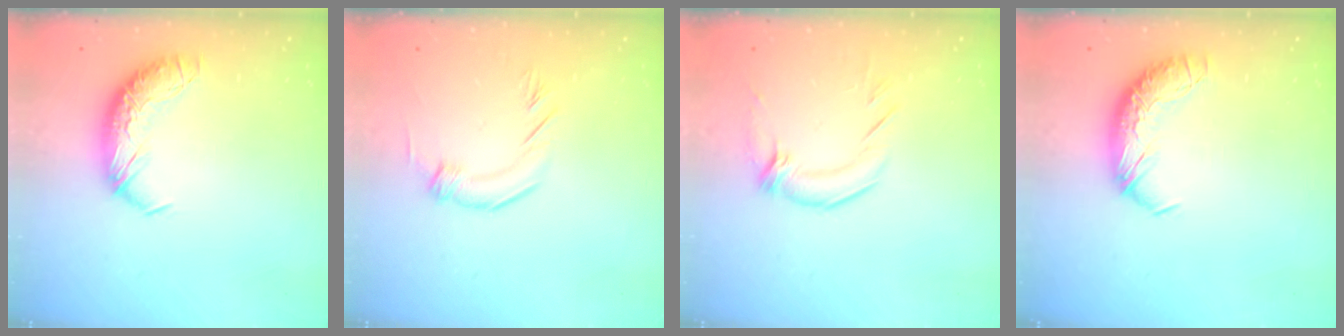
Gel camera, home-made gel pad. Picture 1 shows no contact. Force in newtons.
{"total": 3.1, "press": 2.7, "slide": 1.4}
{"total": 2.3, "press": 0.8, "slide": 2.1}
{"total": 0.0}